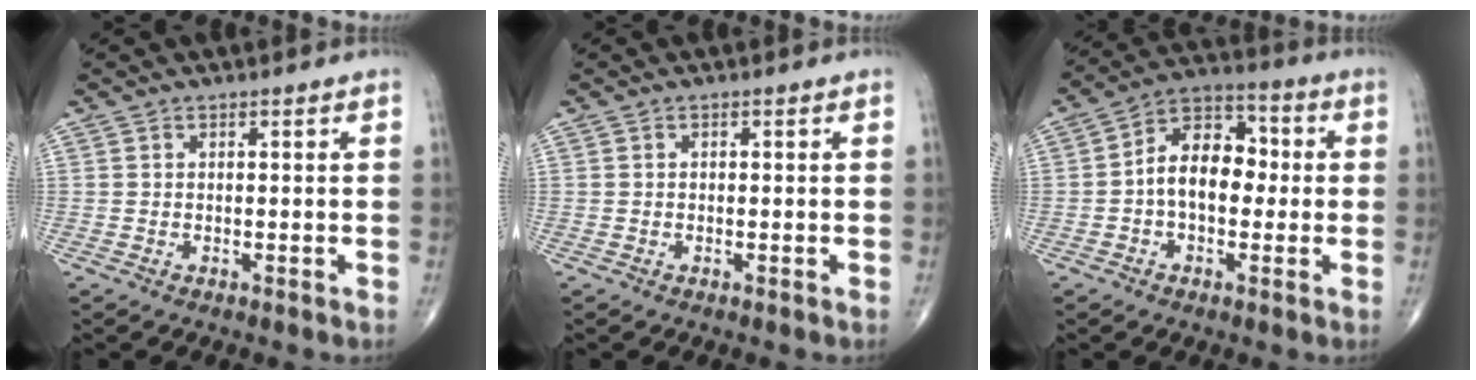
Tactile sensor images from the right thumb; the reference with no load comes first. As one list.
[{"total": 0.0}, {"total": 11.6, "force": [-0.3, 7.6, 8.8], "torque": [-0.117, 0.035, -0.017]}]